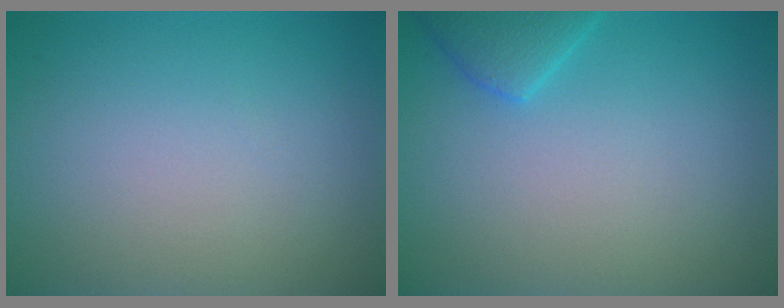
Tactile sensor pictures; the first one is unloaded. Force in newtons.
{"total": 2.3, "press": 2.3, "slide": 0.2}